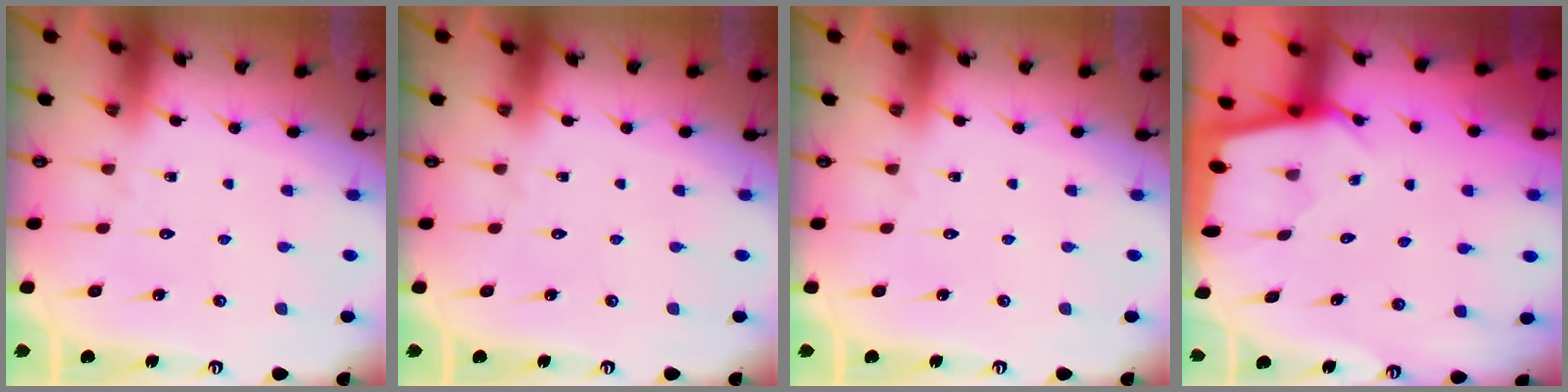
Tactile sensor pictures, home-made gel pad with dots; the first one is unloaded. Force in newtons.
{"total": 0.0}
{"total": 0.0}
{"total": 2.3, "press": 2.3, "slide": 0.3}